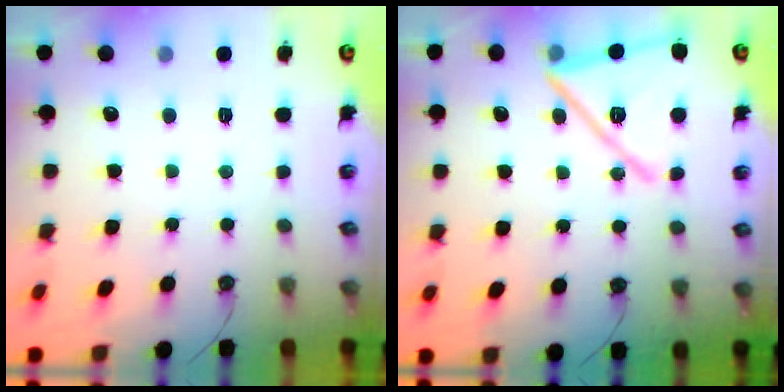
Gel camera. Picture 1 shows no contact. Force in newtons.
{"total": 20.3, "press": 20.2, "slide": 2.3}